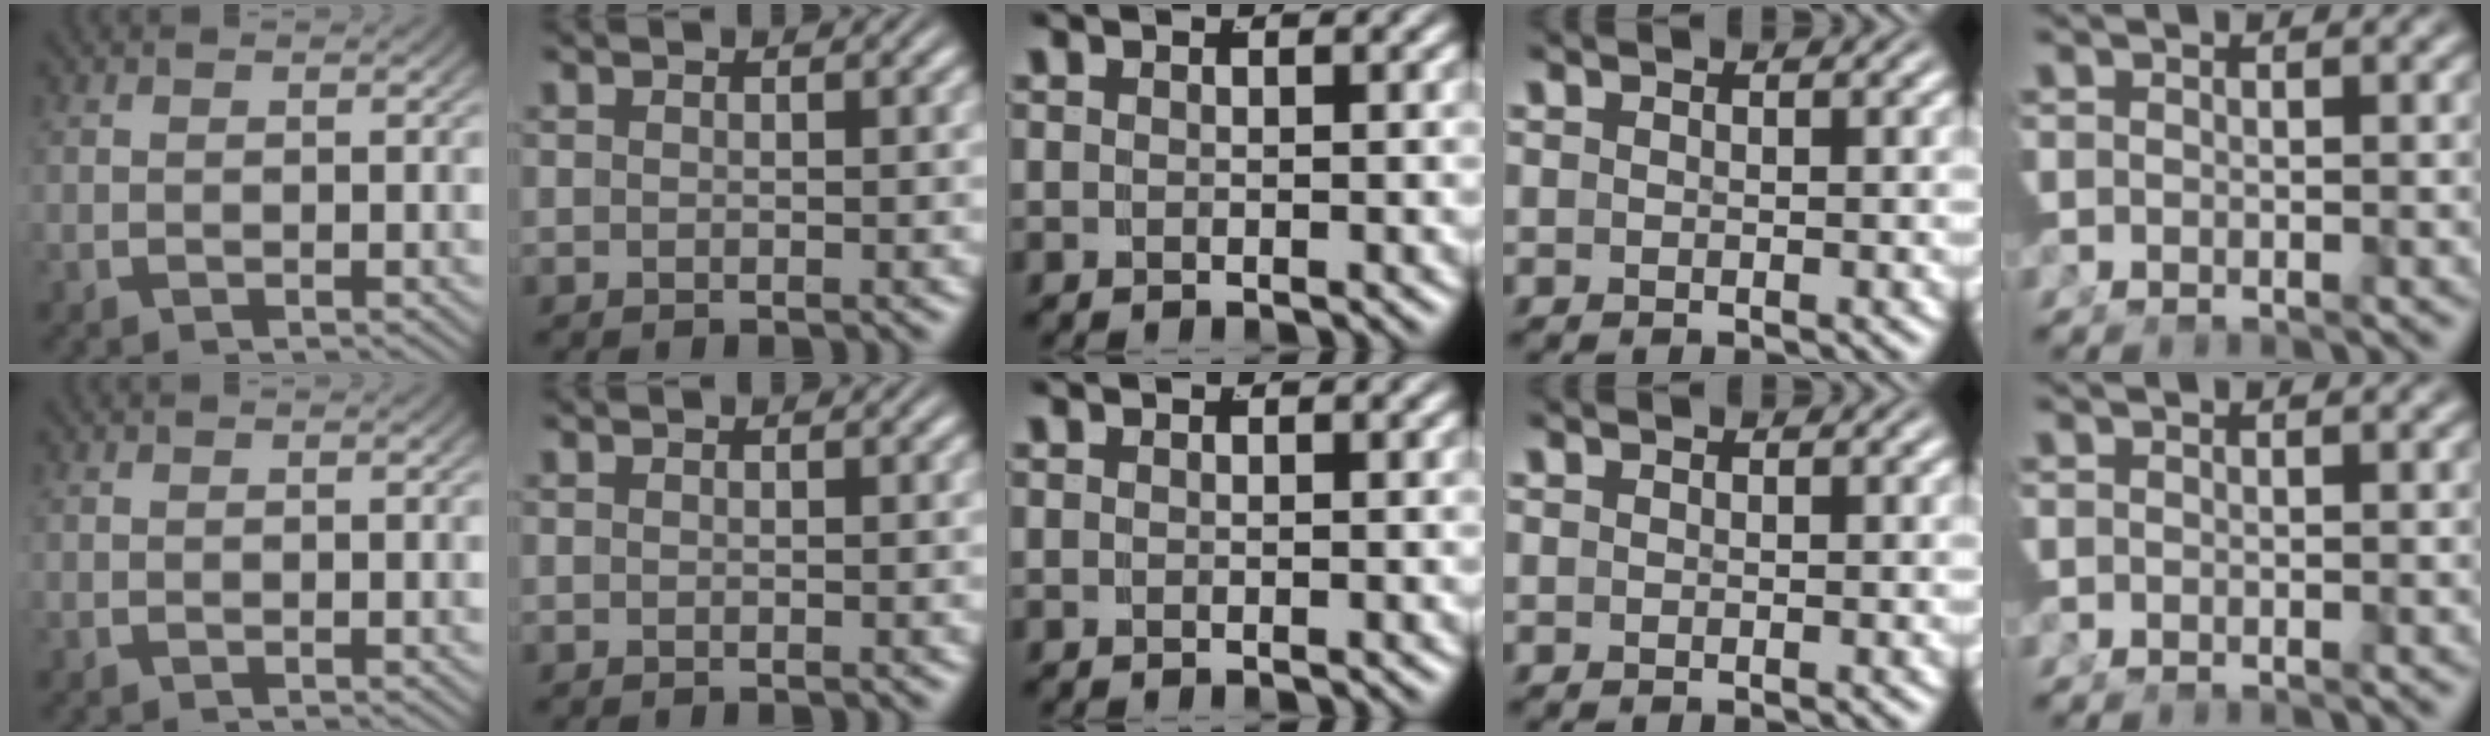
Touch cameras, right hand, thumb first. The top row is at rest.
{}